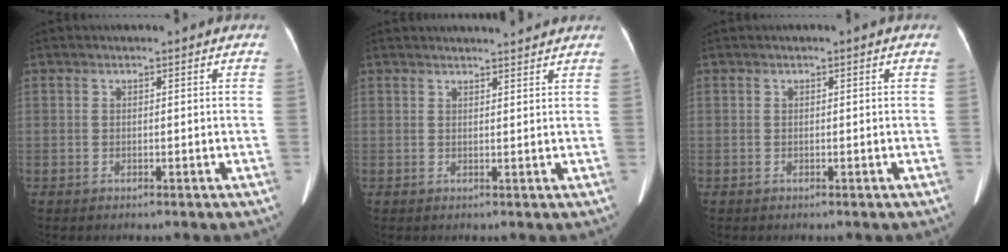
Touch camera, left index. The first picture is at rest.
{"total": 4.6, "force": [4.4, 0.0, 1.2], "torque": [-0.018, 0.015, 0.052]}
{"total": 0.0}